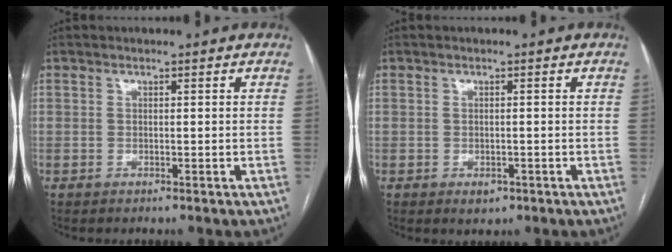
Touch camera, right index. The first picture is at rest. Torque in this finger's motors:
{"motor_torque": [-0.01, -0.03, 0.04, 0.00]}